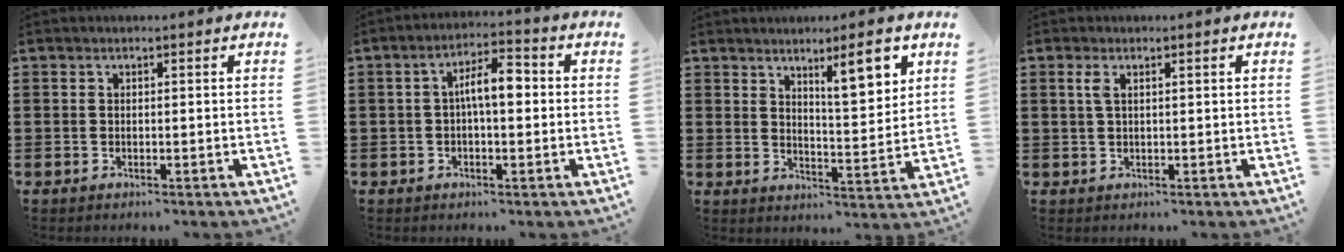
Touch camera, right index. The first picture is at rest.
{"total": 6.0, "force": [0.1, 2.0, 5.6], "torque": [-0.104, 0.014, -0.002]}
{"total": 7.7, "force": [4.8, 2.0, 5.7], "torque": [-0.091, -0.011, 0.076]}
{"total": 1.9, "force": [0.6, 0.5, 1.7], "torque": [-0.036, 0.004, 0.009]}